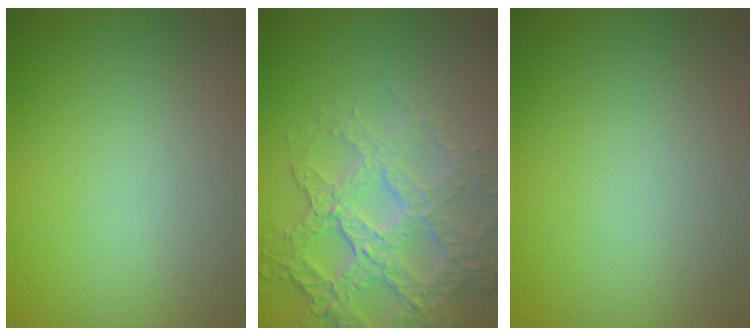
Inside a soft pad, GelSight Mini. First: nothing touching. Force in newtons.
{"total": 6.4, "press": 5.1, "slide": 3.8}
{"total": 0.0}